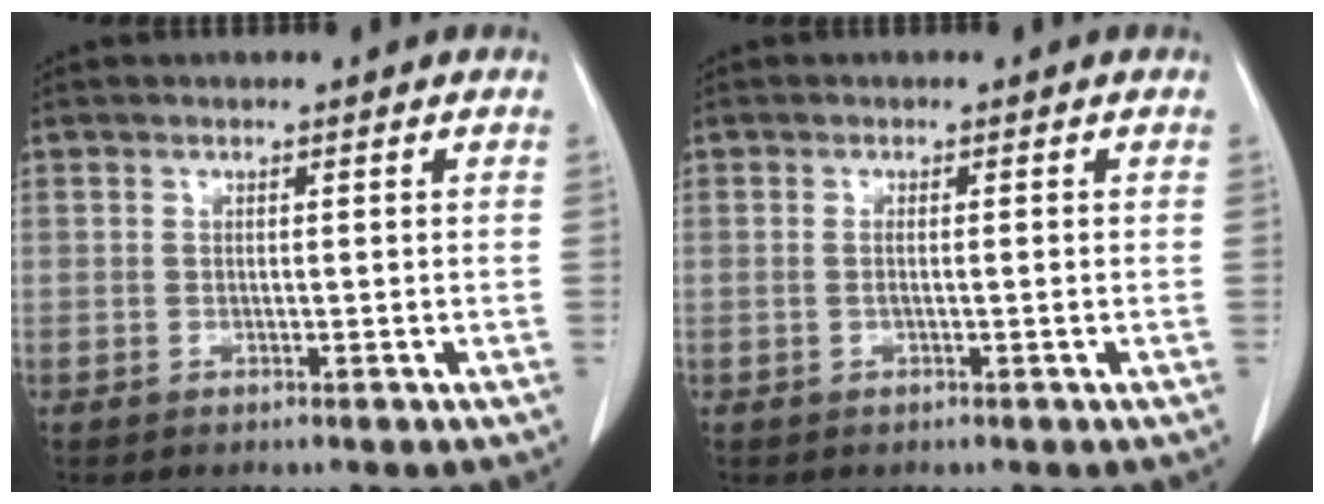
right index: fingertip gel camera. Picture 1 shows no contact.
{"total": 1.2, "force": [-0.1, 0.2, 1.2], "torque": [-0.024, 0.001, 0.000]}